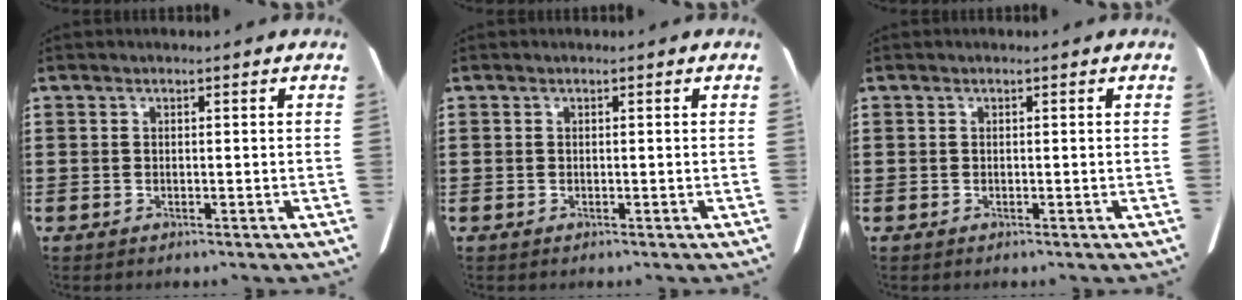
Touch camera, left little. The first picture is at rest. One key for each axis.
{"total": 0.0}
{"total": 0.0}